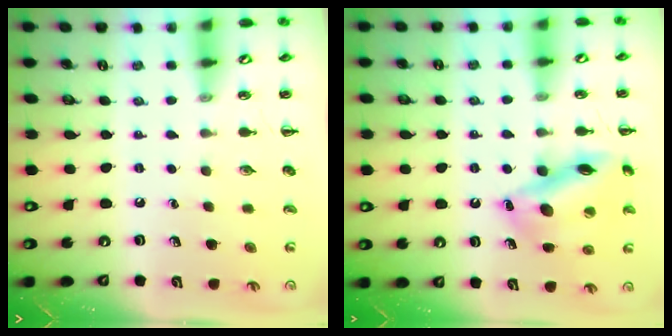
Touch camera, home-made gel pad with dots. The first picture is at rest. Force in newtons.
{"total": 16.7, "press": 16.6, "slide": 1.7}